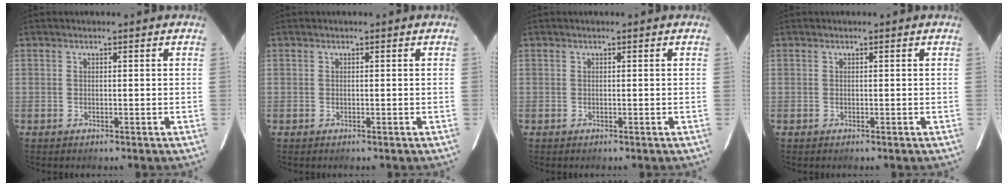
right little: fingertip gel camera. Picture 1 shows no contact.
{"total": 0.0}
{"total": 0.0}
{"total": 0.0}